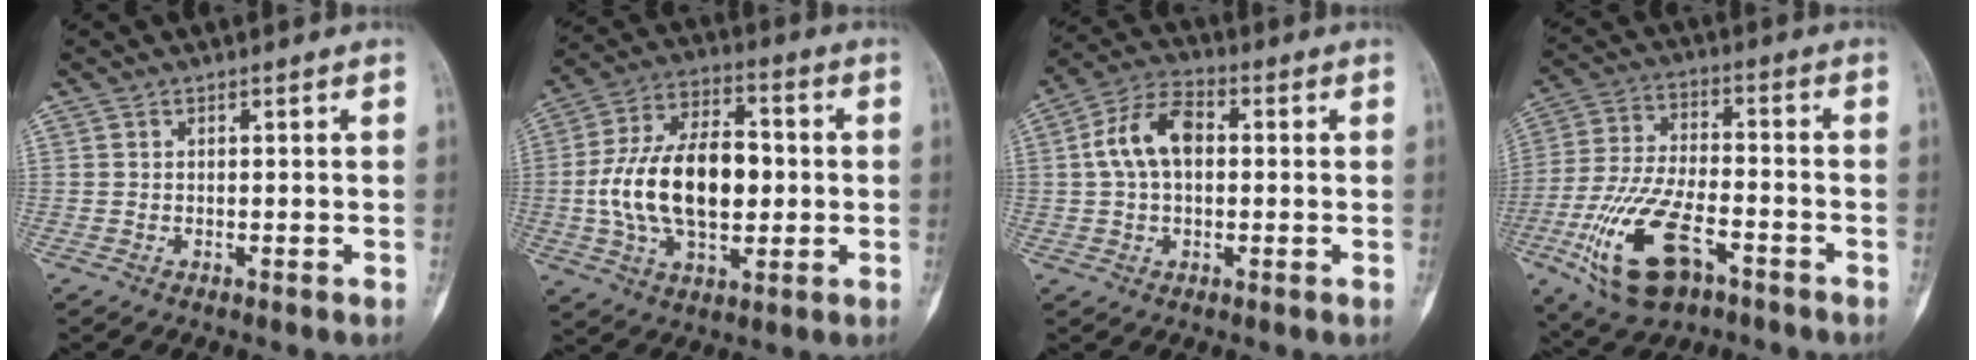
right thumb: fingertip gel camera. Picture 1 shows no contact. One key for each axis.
{"total": 19.1, "fx": -0.5, "fy": 11.0, "fz": 15.7, "tx": -0.273, "ty": 0.023, "tz": -0.007}
{"total": 9.9, "fx": 1.0, "fy": 6.1, "fz": 7.6, "tx": -0.144, "ty": 0.027, "tz": 0.013}
{"total": 17.4, "fx": -7.8, "fy": 8.0, "fz": 13.3, "tx": -0.266, "ty": 0.023, "tz": -0.138}